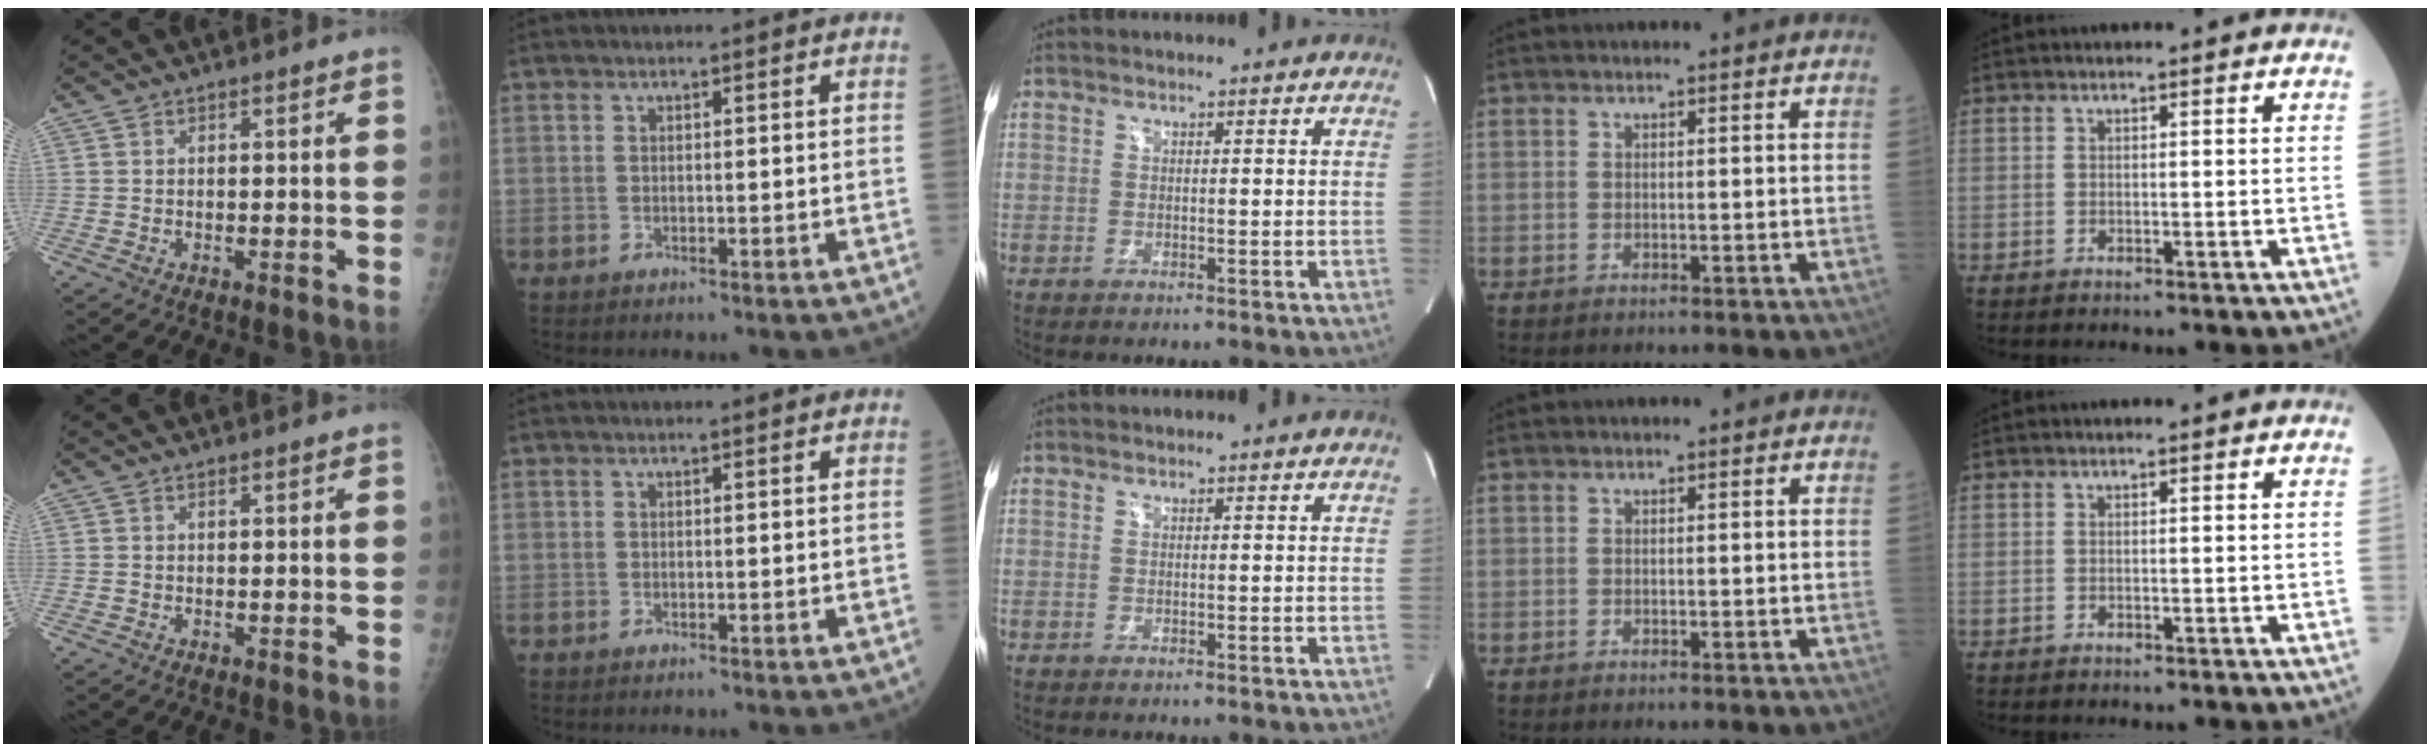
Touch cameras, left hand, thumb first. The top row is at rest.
{}